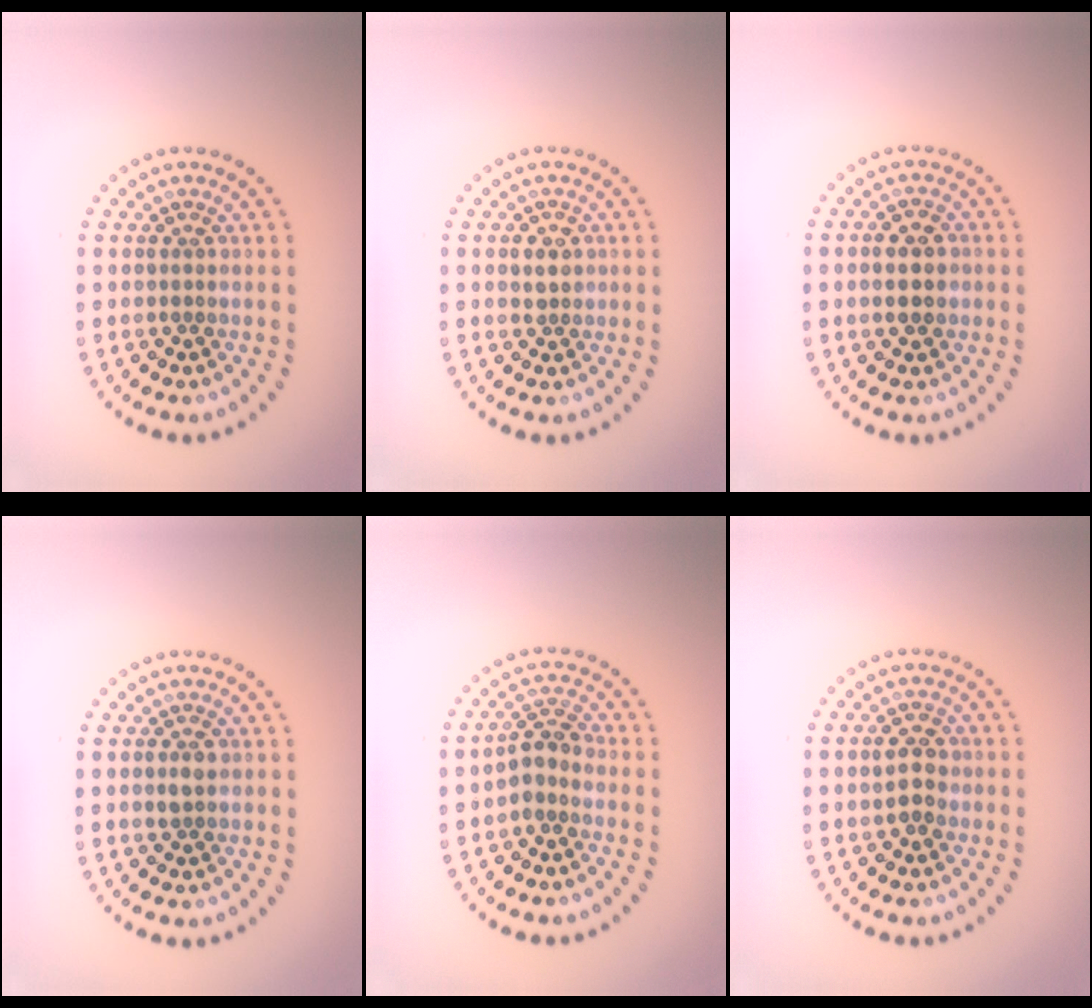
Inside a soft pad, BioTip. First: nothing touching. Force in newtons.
{"total": 1.6, "press": 1.6, "slide": 0.3}
{"total": 2.5, "press": 2.5, "slide": 0.1}
{"total": 1.3, "press": 1.3, "slide": 0.1}
{"total": 2.4, "press": 2.0, "slide": 1.3}
{"total": 2.2, "press": 2.2, "slide": 0.3}